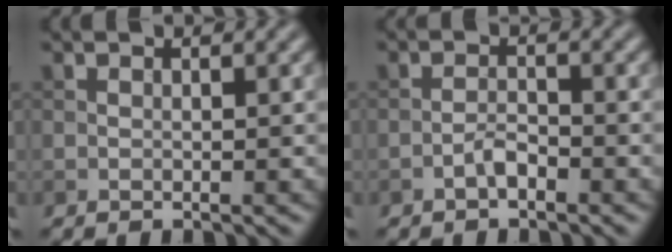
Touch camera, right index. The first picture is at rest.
{"total": 1.4, "force": [-1.0, 0.4, 0.9], "torque": [-0.018, 0.006, -0.021]}